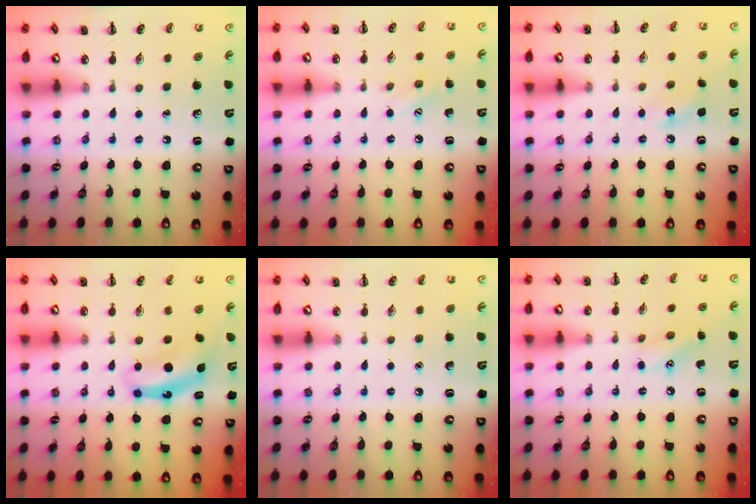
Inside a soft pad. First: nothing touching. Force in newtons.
{"total": 6.2, "press": 6.0, "slide": 1.5}
{"total": 7.4, "press": 7.1, "slide": 2.1}
{"total": 7.1, "press": 7.0, "slide": 0.4}
{"total": 1.4, "press": 1.4, "slide": 0.1}
{"total": 7.7, "press": 7.6, "slide": 1.0}